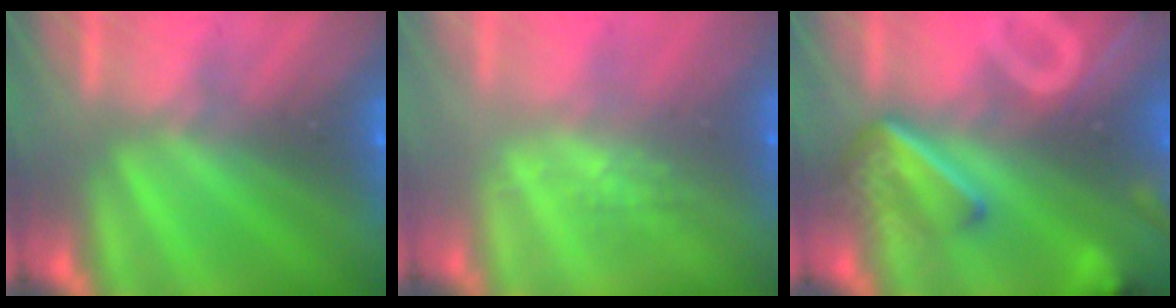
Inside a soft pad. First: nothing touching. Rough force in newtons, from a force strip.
{"total": 2.7}
{"total": 7.4}